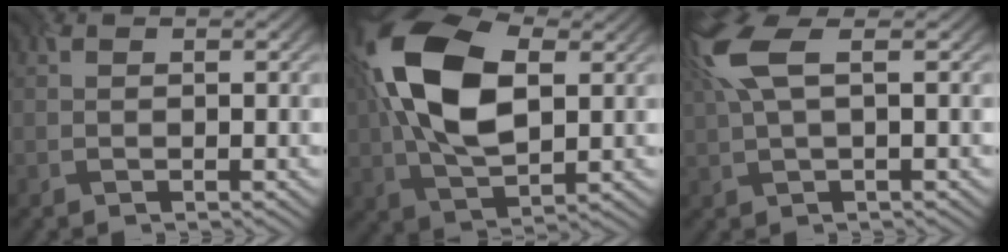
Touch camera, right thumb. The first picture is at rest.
{"total": 14.6, "force": [3.0, 8.2, 11.7], "torque": [-0.253, 0.016, 0.051]}
{"total": 6.0, "force": [2.1, 1.8, 5.3], "torque": [-0.135, 0.013, 0.035]}